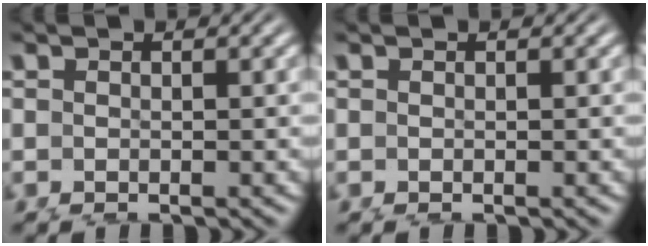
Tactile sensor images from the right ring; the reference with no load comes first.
{"total": 0.0}